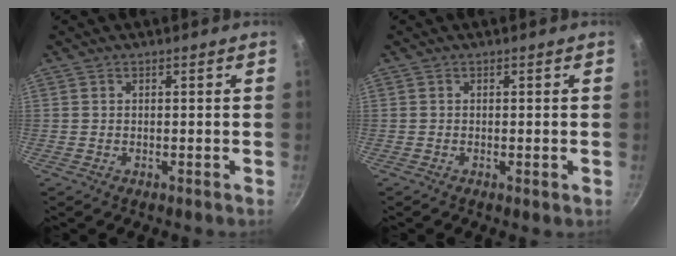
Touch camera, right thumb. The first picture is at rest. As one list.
[{"total": 0.8, "force": [-0.2, 0.2, 0.7], "torque": [-0.013, -0.002, -0.004]}]